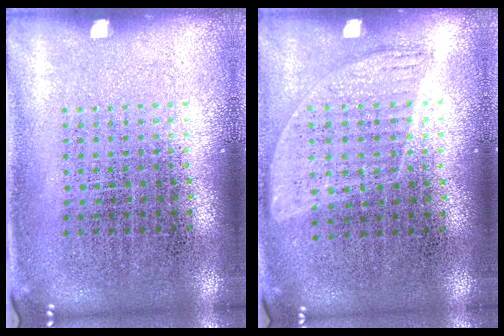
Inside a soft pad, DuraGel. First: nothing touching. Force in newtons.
{"total": 1.0, "press": 0.8, "slide": 0.5}